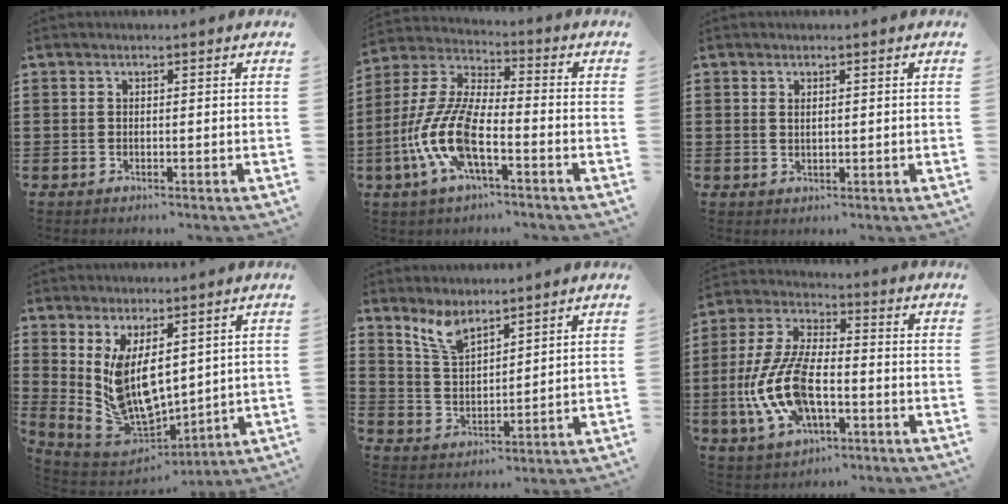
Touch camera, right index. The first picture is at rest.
{"total": 11.0, "force": [-4.1, 3.8, 9.5], "torque": [-0.234, -0.014, -0.083]}
{"total": 0.9, "force": [0.6, 0.4, 0.6], "torque": [-0.012, 0.004, 0.010]}
{"total": 9.7, "force": [2.5, 5.6, 7.5], "torque": [-0.181, -0.031, 0.051]}
{"total": 5.6, "force": [4.6, 1.8, 2.5], "torque": [-0.064, -0.009, 0.086]}
{"total": 12.5, "force": [-3.2, 5.9, 10.5], "torque": [-0.248, -0.009, -0.064]}